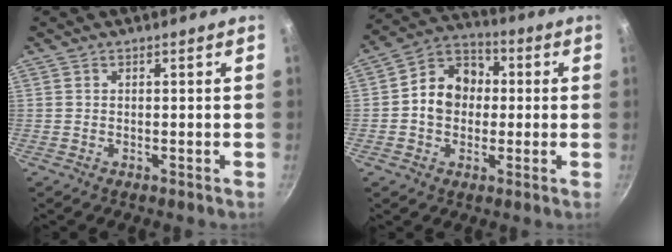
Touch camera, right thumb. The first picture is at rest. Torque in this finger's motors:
{"motor_torque": [-0.63, 0.57, 0.21, -0.07, 0.05]}